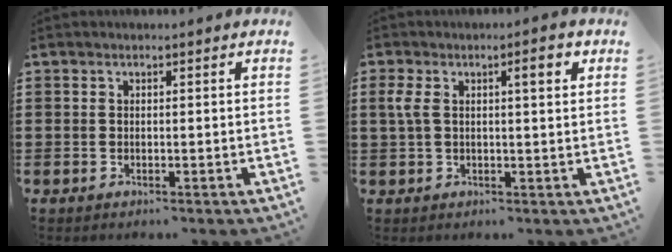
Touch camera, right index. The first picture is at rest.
{"total": 5.7, "force": [1.8, 1.9, 5.1], "torque": [-0.095, 0.005, 0.025]}